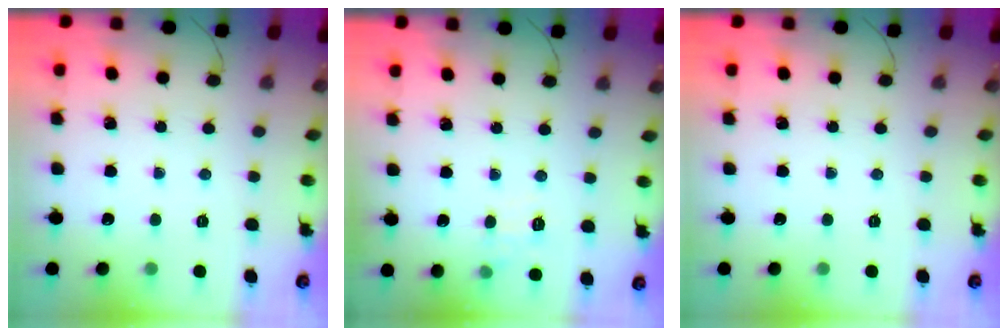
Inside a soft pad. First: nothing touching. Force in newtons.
{"total": 6.3, "press": 6.0, "slide": 1.9}
{"total": 0.0}